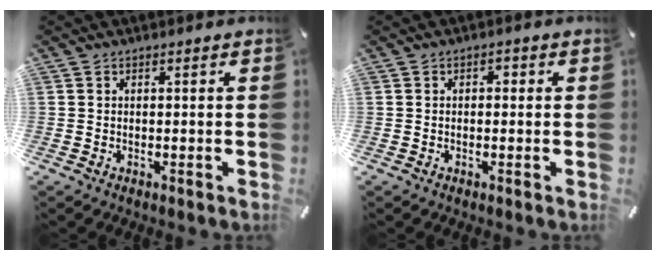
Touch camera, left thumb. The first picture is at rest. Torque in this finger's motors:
{"motor_torque": [0.46, 0.25, 0.12, -0.27, 0.00]}